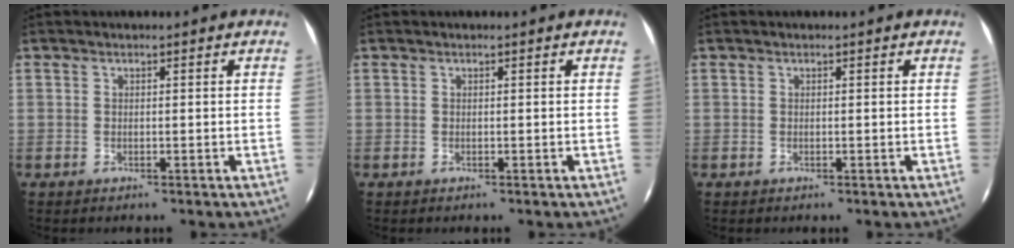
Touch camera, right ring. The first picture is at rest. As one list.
[{"total": 0.0}, {"total": 0.0}]